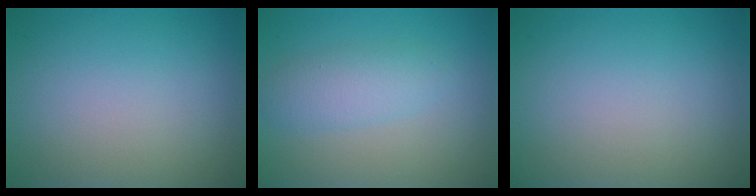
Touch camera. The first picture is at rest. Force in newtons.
{"total": 2.8, "press": 2.8, "slide": 0.2}
{"total": 0.0}